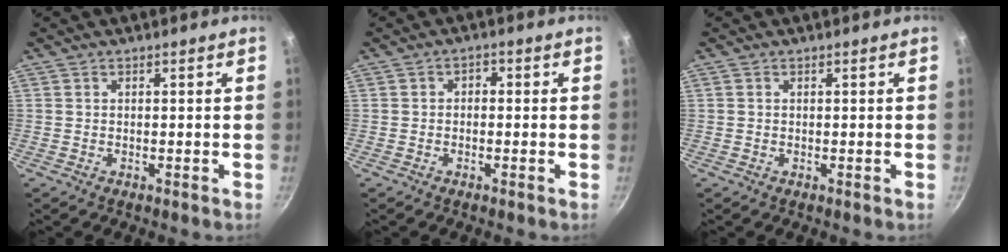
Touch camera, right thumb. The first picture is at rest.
{"total": 1.5, "force": [-0.4, 1.2, 0.9], "torque": [-0.013, 0.007, -0.009]}
{"total": 0.0}